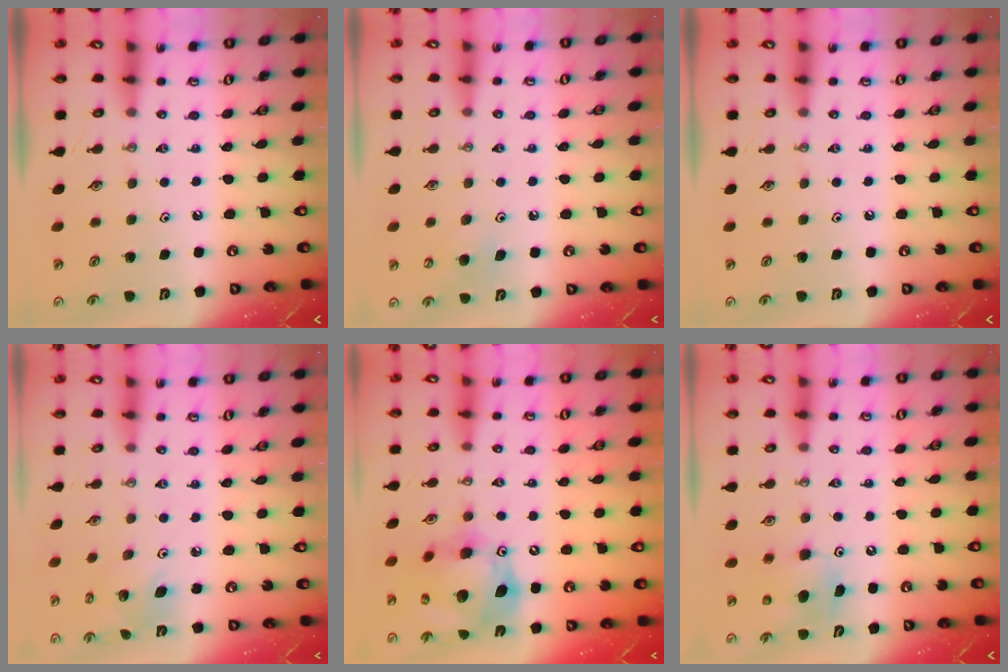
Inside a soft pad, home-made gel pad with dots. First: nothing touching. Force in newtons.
{"total": 7.0, "press": 6.9, "slide": 0.7}
{"total": 0.0}
{"total": 5.9, "press": 5.9, "slide": 0.3}
{"total": 18.6, "press": 18.4, "slide": 2.8}
{"total": 7.5, "press": 7.4, "slide": 1.3}